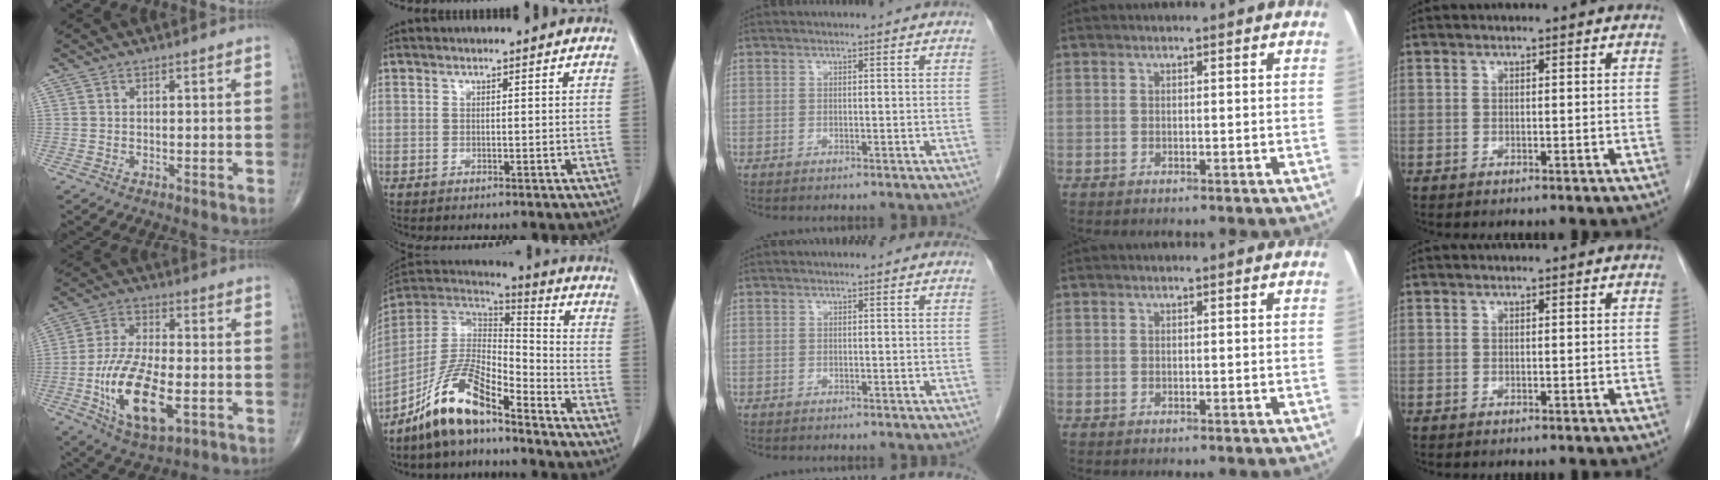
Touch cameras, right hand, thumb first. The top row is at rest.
{"thumb": {"total": 16.5, "force": [-4.4, 7.2, 14.1], "torque": [-0.269, 0.003, -0.072]}, "index": {"total": 12.4, "force": [-8.9, 3.1, 8.1], "torque": [-0.173, 0.015, -0.169]}}